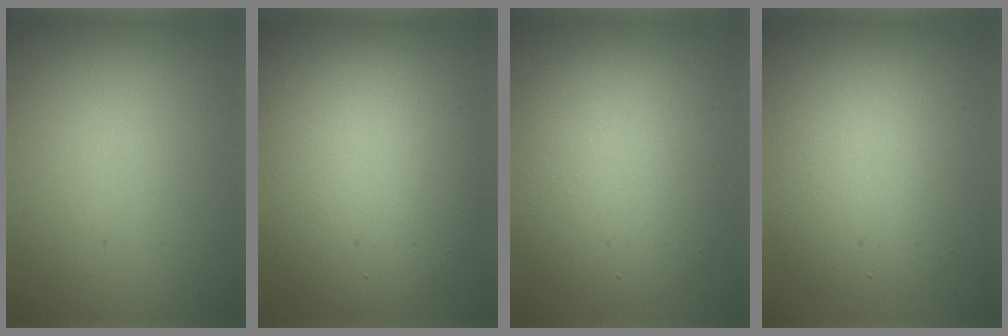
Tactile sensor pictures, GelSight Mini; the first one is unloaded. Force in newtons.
{"total": 9.9, "press": 9.9, "slide": 0.5}
{"total": 6.8, "press": 6.8, "slide": 0.3}
{"total": 5.2, "press": 5.2, "slide": 0.2}